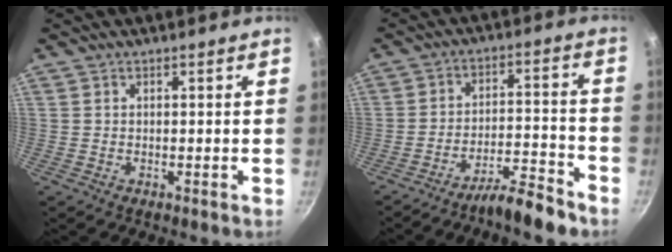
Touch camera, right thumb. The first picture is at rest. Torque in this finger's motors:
{"motor_torque": [2.26, 0.55, -0.04, -0.15, 0.00]}